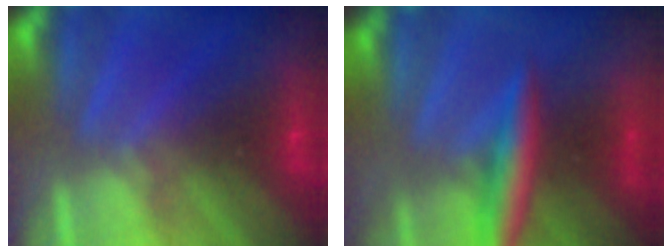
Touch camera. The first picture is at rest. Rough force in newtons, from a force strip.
{"total": 5.5}